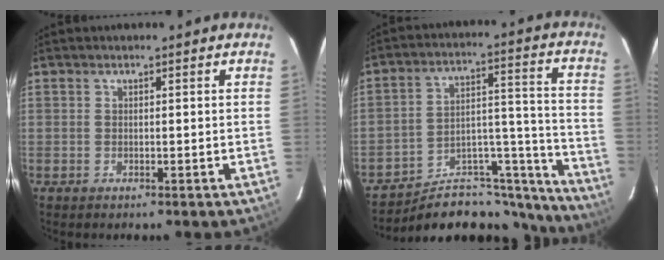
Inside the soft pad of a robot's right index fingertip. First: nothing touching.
{"total": 21.0, "force": [-19.2, 6.7, 5.2], "torque": [-0.056, 0.063, -0.270]}